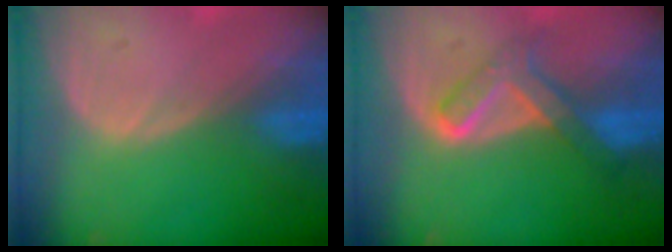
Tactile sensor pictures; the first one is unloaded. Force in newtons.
{"total": 5.9, "press": 5.7, "slide": 1.6}